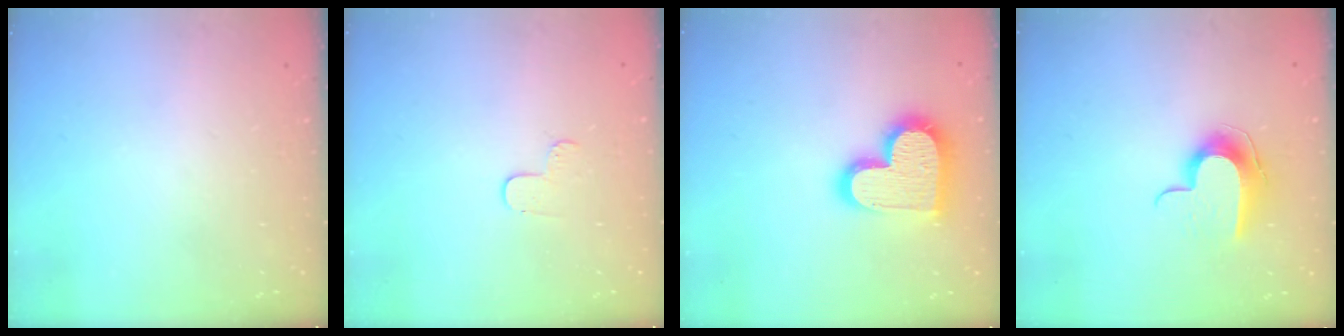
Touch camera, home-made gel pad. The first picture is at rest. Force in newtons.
{"total": 4.1, "press": 4.0, "slide": 0.4}
{"total": 17.5, "press": 17.4, "slide": 1.3}
{"total": 9.9, "press": 9.9, "slide": 0.1}